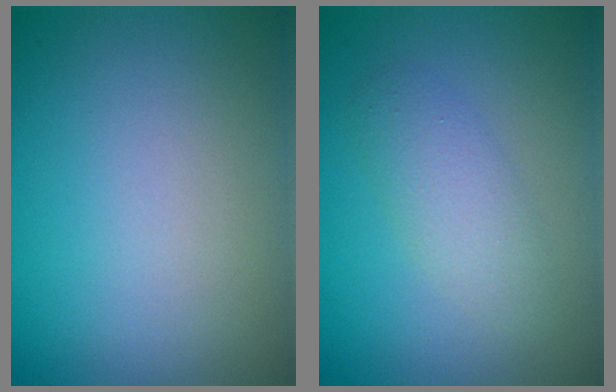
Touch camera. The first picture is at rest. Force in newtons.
{"total": 2.5, "press": 2.5, "slide": 0.1}